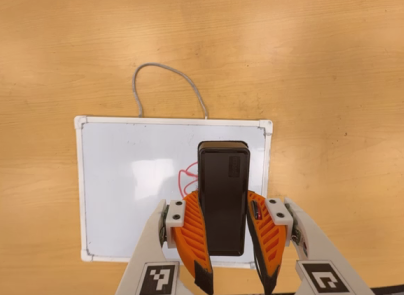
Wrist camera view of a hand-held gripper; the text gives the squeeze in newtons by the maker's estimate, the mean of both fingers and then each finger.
{"total": 9.5, "left": 7.1, "right": 12.0}